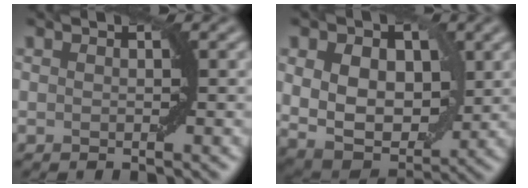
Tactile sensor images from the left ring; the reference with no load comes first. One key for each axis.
{"total": 8.6, "fx": 1.5, "fy": 6.0, "fz": 6.0, "tx": -0.109, "ty": -0.006, "tz": 0.028}